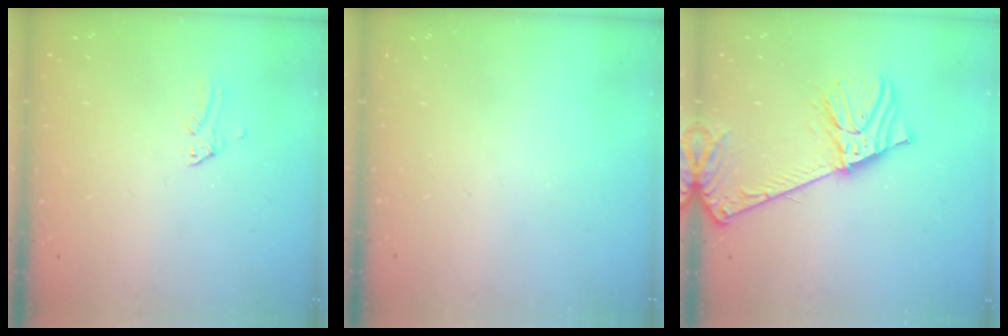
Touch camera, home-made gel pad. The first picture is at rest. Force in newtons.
{"total": 0.0}
{"total": 10.5, "press": 10.2, "slide": 2.5}